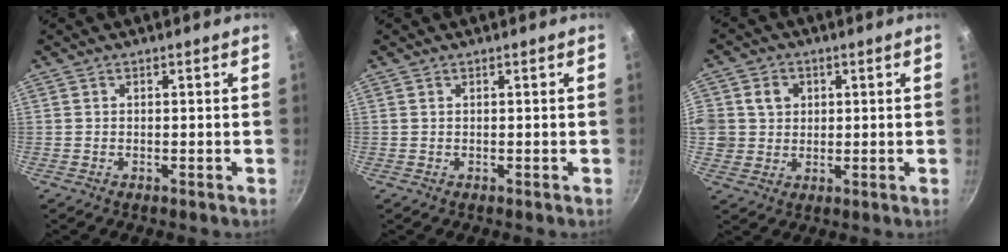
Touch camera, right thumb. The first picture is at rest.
{"total": 0.0}
{"total": 7.5, "force": [1.5, 6.9, 2.4], "torque": [-0.021, 0.001, 0.024]}